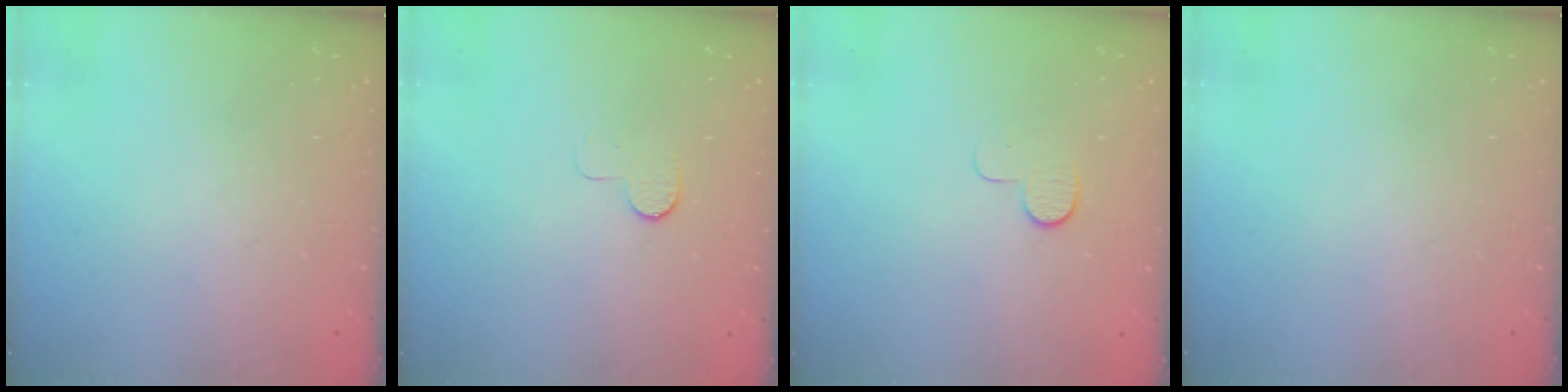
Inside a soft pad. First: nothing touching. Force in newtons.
{"total": 5.7, "press": 5.6, "slide": 0.6}
{"total": 7.6, "press": 7.5, "slide": 0.7}
{"total": 0.0}